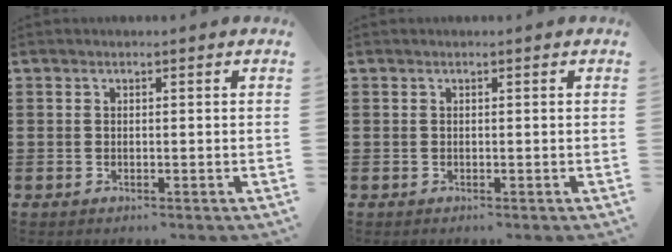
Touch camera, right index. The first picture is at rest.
{"total": 0.0}